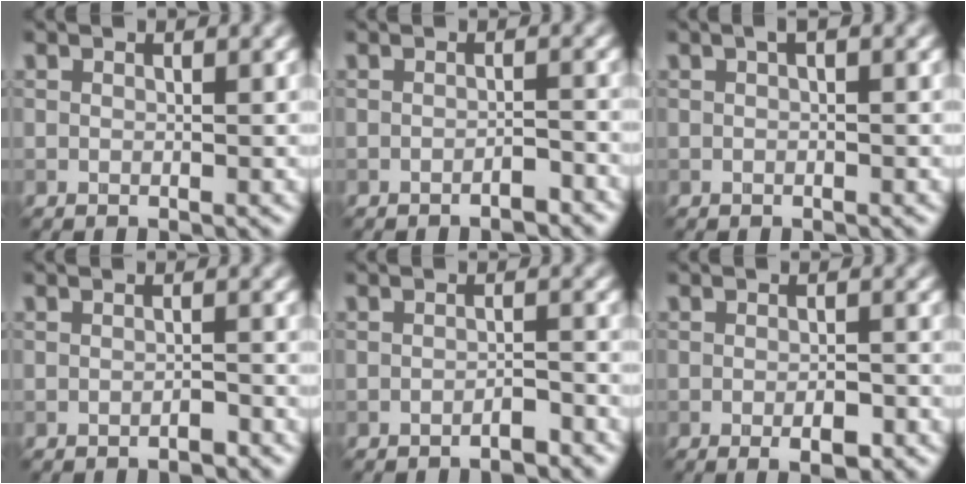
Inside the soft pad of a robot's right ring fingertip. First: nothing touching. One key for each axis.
{"total": 1.4, "fx": -1.2, "fy": 0.2, "fz": 0.7, "tx": -0.007, "ty": 0.003, "tz": -0.019}
{"total": 0.9, "fx": 0.2, "fy": 0.1, "fz": 0.8, "tx": -0.014, "ty": 0.004, "tz": 0.003}
{"total": 1.0, "fx": -0.9, "fy": 0.1, "fz": 0.5, "tx": -0.003, "ty": 0.003, "tz": -0.015}
{"total": 1.6, "fx": -1.4, "fy": 0.3, "fz": 0.8, "tx": -0.008, "ty": 0.005, "tz": -0.024}
{"total": 2.7, "fx": -1.3, "fy": 0.7, "fz": 2.3, "tx": -0.034, "ty": -0.004, "tz": -0.018}